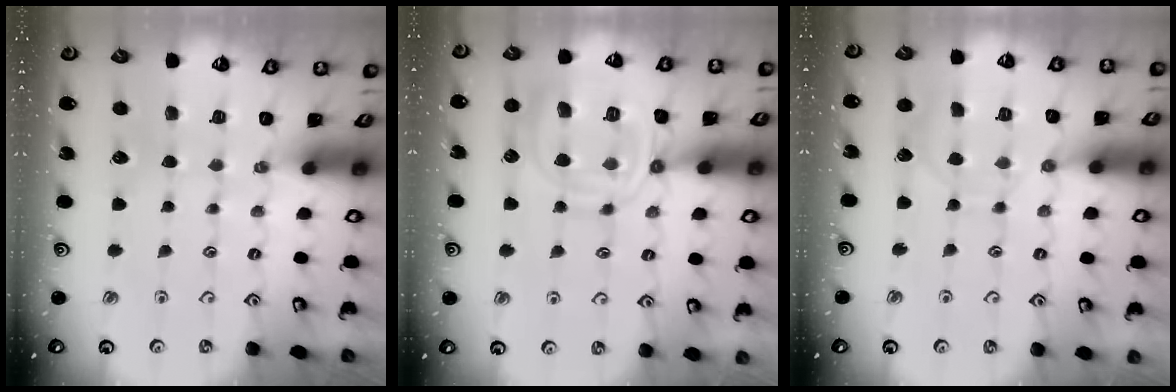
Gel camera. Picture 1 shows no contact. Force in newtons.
{"total": 12.3, "press": 12.3, "slide": 1.1}
{"total": 6.8, "press": 6.8, "slide": 0.6}